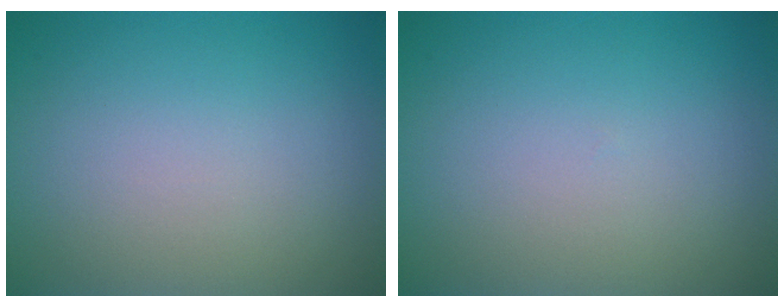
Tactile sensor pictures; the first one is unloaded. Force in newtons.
{"total": 0.0}